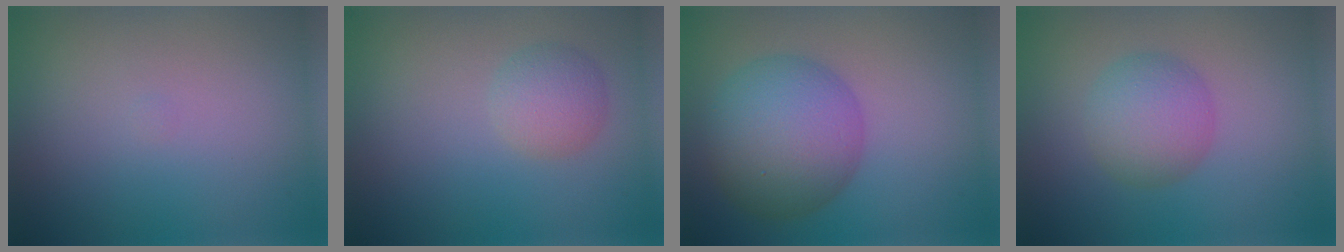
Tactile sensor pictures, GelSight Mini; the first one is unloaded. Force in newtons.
{"total": 2.4, "press": 2.4, "slide": 0.0}
{"total": 8.1, "press": 8.1, "slide": 0.2}
{"total": 3.9, "press": 3.9, "slide": 0.2}